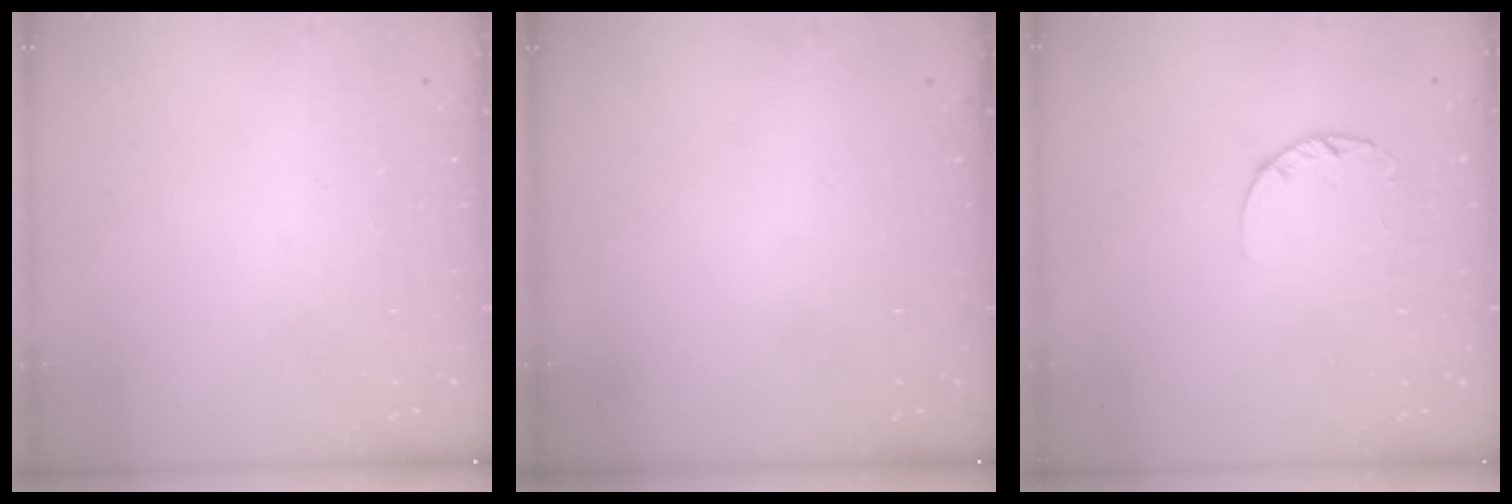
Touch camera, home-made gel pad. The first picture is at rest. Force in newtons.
{"total": 0.0}
{"total": 2.6, "press": 2.5, "slide": 0.4}